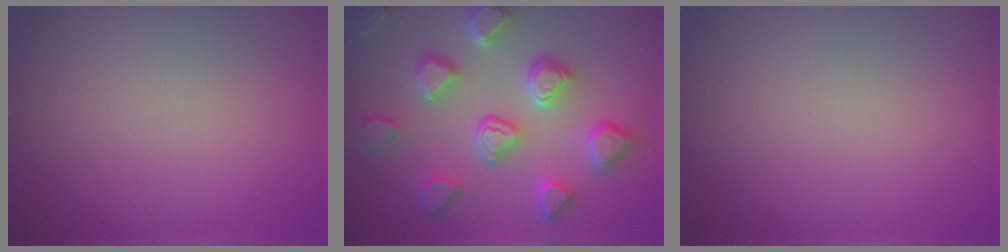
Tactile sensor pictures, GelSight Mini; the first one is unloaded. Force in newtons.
{"total": 6.5, "press": 6.0, "slide": 2.4}
{"total": 0.0}